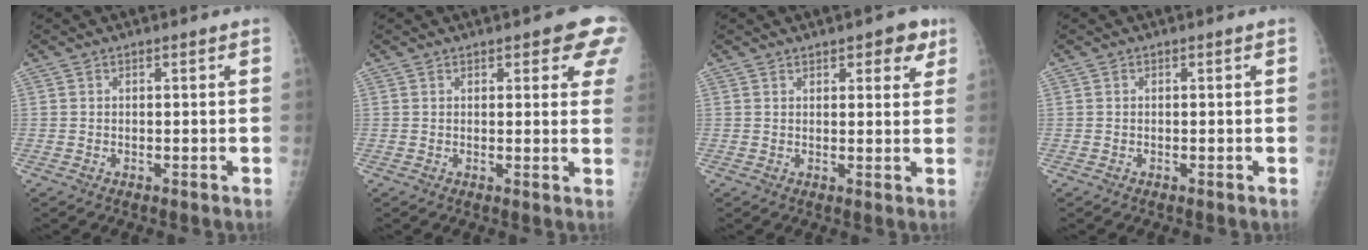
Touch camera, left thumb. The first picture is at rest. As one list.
[{"total": 7.3, "force": [4.5, 2.7, 5.0], "torque": [-0.026, -0.014, 0.045]}, {"total": 5.1, "force": [3.0, 2.4, 3.4], "torque": [-0.018, -0.011, 0.031]}, {"total": 0.0}]